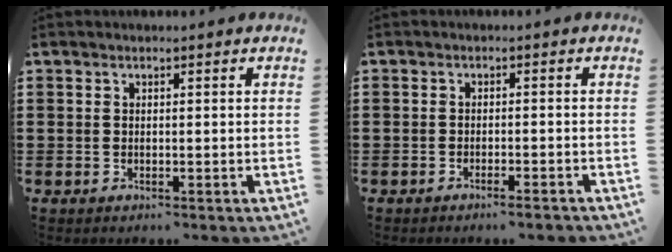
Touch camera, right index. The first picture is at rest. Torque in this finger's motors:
{"motor_torque": [0.39, 1.62, -0.41, -0.03]}